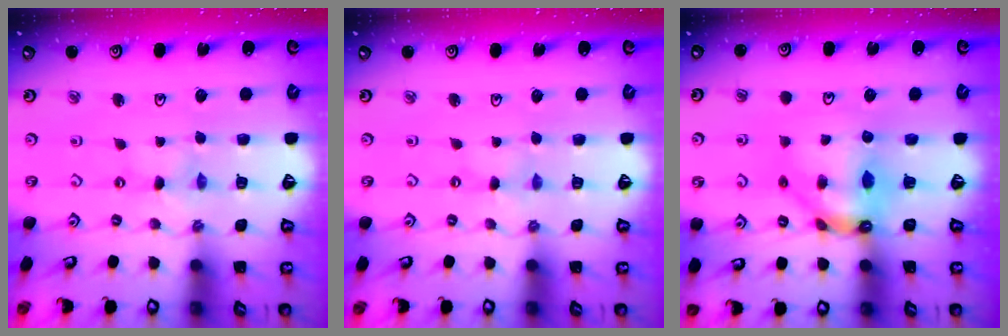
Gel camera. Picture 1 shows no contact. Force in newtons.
{"total": 0.0}
{"total": 8.5, "press": 8.4, "slide": 1.0}